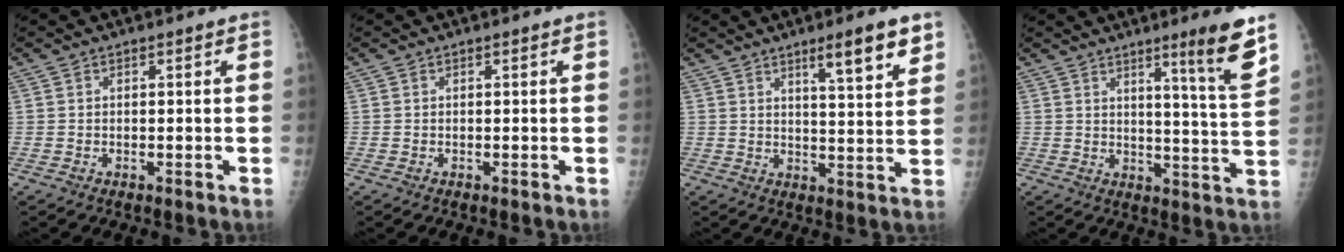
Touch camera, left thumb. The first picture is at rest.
{"total": 0.0}
{"total": 8.9, "force": [5.5, 1.3, 6.9], "torque": [-0.095, -0.032, 0.083]}
{"total": 10.3, "force": [6.4, -0.4, 8.1], "torque": [-0.109, -0.050, 0.092]}